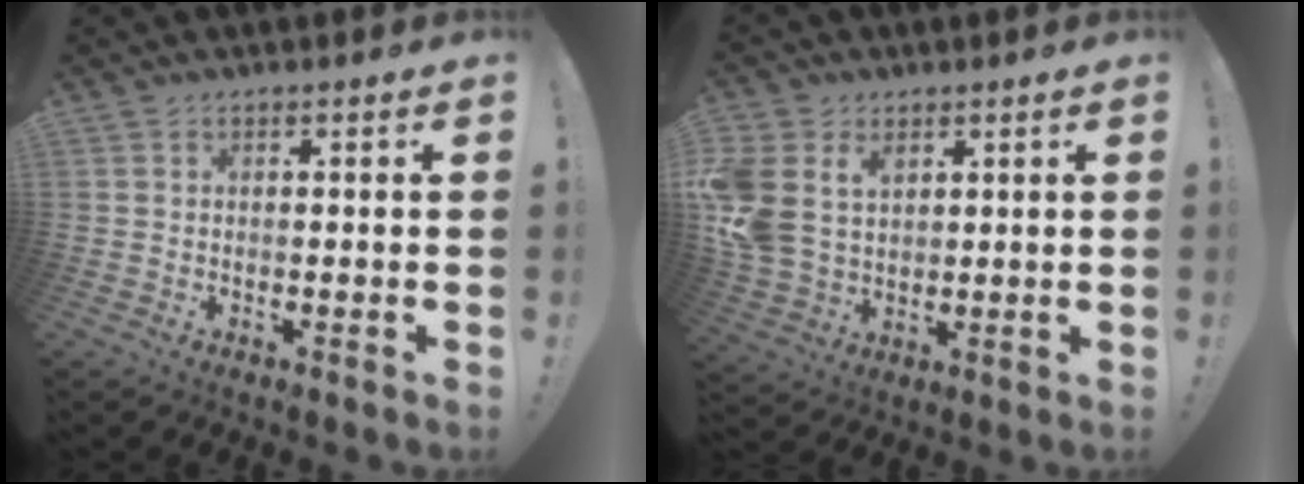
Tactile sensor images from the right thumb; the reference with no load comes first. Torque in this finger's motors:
{"motor_torque": [1.89, 1.94, 0.09, 0.09, 0.40]}